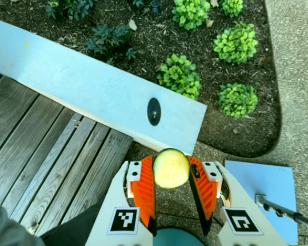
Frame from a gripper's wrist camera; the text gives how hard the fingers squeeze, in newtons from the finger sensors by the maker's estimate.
{"total": 11.8, "left": 12.3, "right": 11.4}